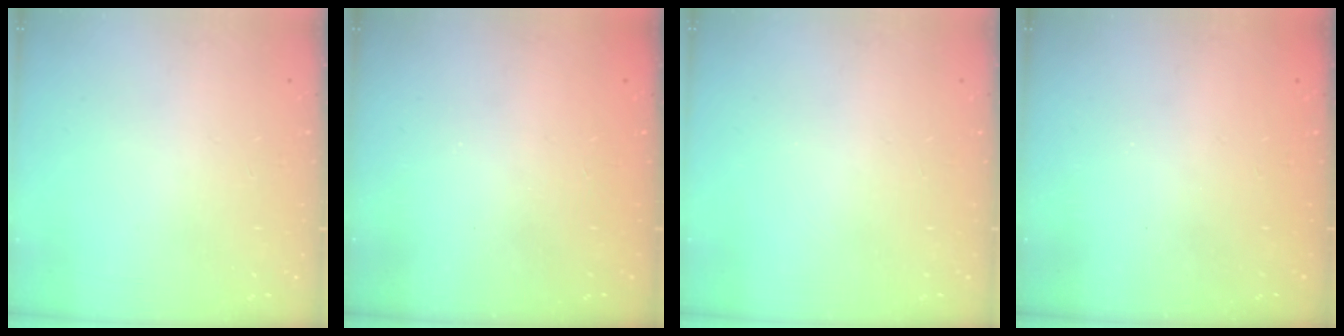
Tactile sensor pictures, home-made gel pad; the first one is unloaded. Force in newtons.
{"total": 2.3, "press": 2.1, "slide": 0.7}
{"total": 0.0}
{"total": 2.4, "press": 2.3, "slide": 0.8}